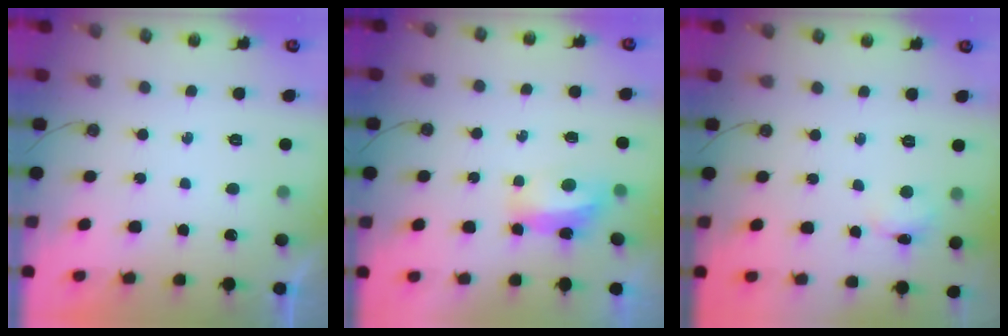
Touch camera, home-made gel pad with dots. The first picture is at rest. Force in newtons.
{"total": 6.9, "press": 6.9, "slide": 0.5}
{"total": 4.0, "press": 3.9, "slide": 0.8}